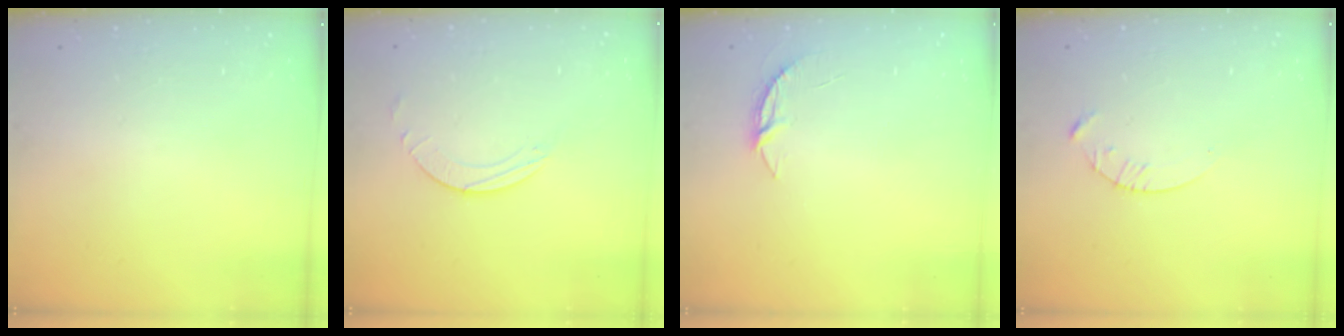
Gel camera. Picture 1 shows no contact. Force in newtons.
{"total": 1.6, "press": 1.6, "slide": 0.2}
{"total": 3.7, "press": 3.6, "slide": 0.4}
{"total": 4.3, "press": 4.2, "slide": 0.5}